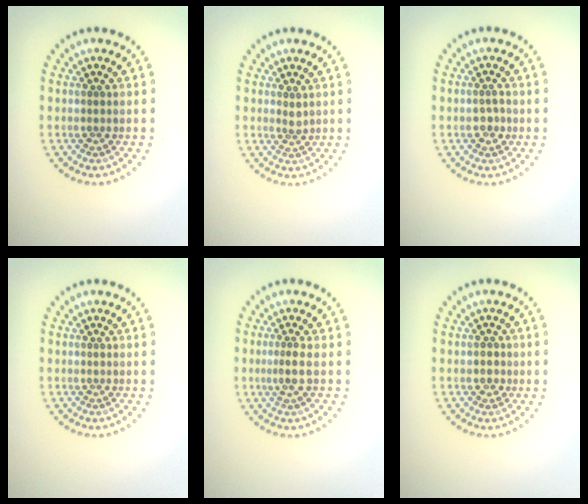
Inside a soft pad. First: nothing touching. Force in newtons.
{"total": 1.0, "press": 0.7, "slide": 0.7}
{"total": 1.3, "press": 1.3, "slide": 0.3}
{"total": 0.0}
{"total": 1.6, "press": 1.2, "slide": 1.0}
{"total": 1.2, "press": 1.0, "slide": 0.6}